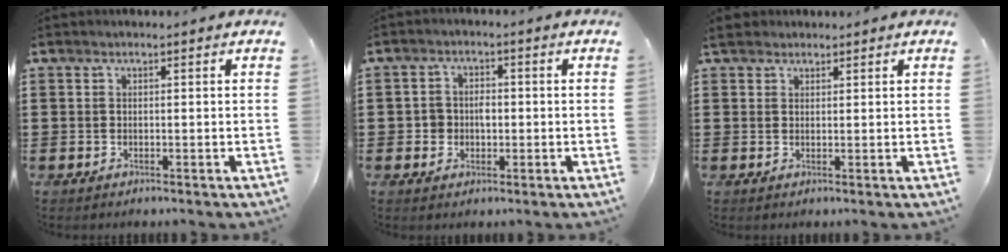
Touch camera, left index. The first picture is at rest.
{"total": 2.5, "force": [-0.5, 2.2, 1.2], "torque": [-0.030, 0.006, -0.014]}
{"total": 2.3, "force": [1.9, 1.1, 0.6], "torque": [-0.019, 0.008, 0.037]}